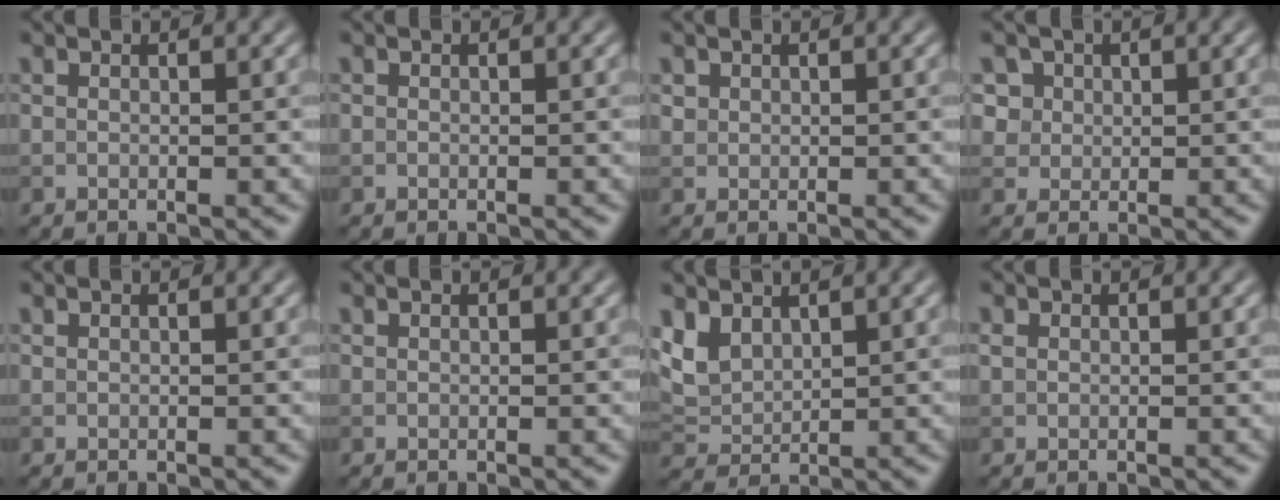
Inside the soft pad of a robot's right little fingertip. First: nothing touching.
{"total": 0.0}
{"total": 0.6, "force": [0.2, 0.6, 0.0], "torque": [0.005, -0.003, 0.006]}
{"total": 4.7, "force": [2.3, 3.7, 1.8], "torque": [-0.030, 0.012, 0.034]}
{"total": 0.0}
{"total": 0.0}
{"total": 3.2, "force": [2.0, 2.0, 1.6], "torque": [-0.043, 0.001, 0.046]}
{"total": 0.6, "force": [0.1, 0.6, 0.2], "torque": [-0.002, -0.001, 0.001]}